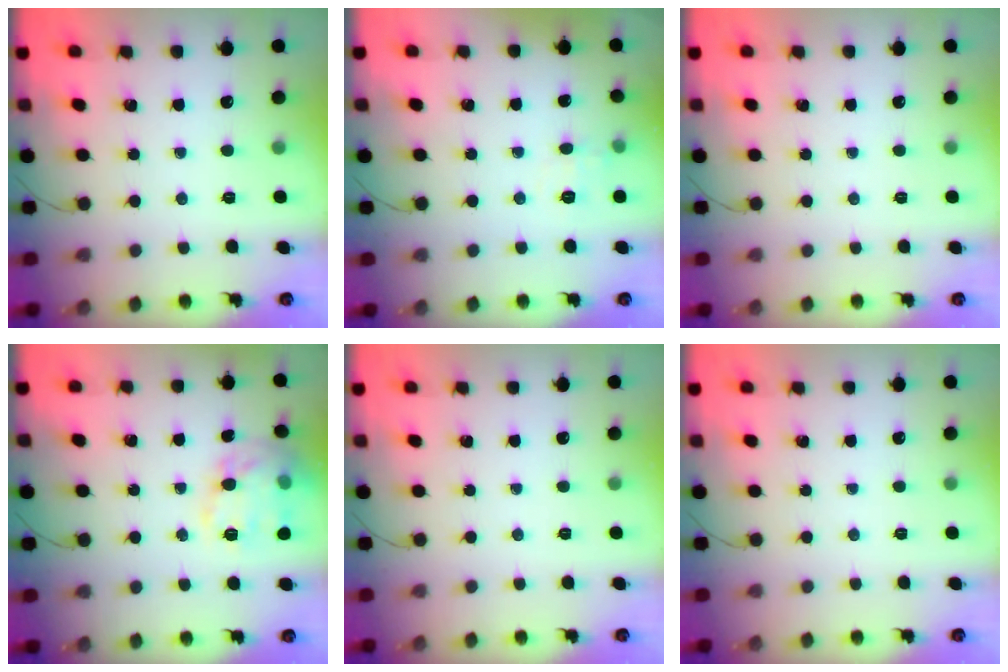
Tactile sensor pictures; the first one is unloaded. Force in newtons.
{"total": 5.6, "press": 5.4, "slide": 1.6}
{"total": 0.0}
{"total": 15.1, "press": 15.1, "slide": 0.7}
{"total": 0.0}
{"total": 0.0}